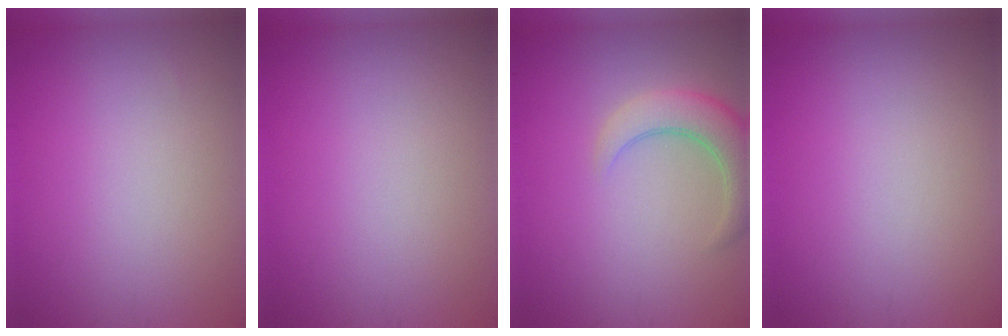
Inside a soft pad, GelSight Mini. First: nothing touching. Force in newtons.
{"total": 0.0}
{"total": 4.3, "press": 4.3, "slide": 0.4}
{"total": 0.0}